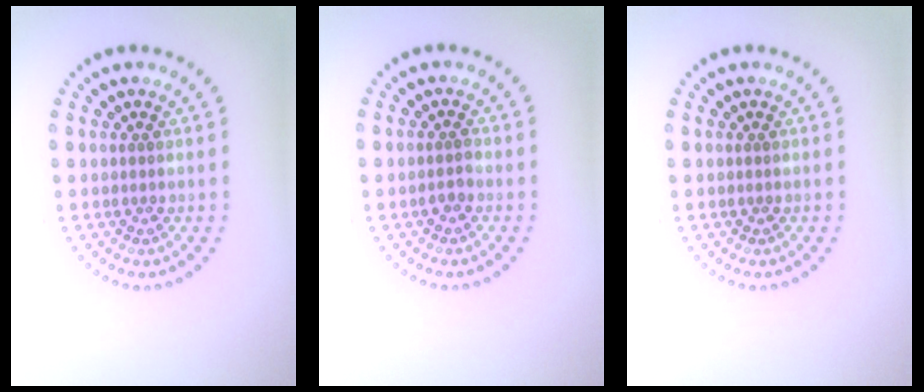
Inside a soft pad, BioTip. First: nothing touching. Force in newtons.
{"total": 0.9, "press": 0.9, "slide": 0.2}
{"total": 0.0}